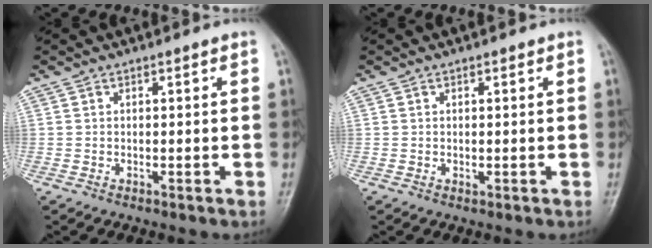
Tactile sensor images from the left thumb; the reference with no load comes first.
{"total": 0.7, "force": [0.3, 0.5, 0.4], "torque": [-0.004, -0.002, 0.003]}